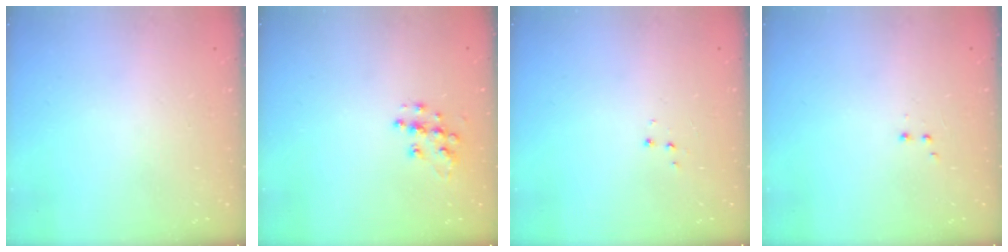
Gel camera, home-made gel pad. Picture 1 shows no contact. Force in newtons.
{"total": 9.9, "press": 9.9, "slide": 0.7}
{"total": 3.5, "press": 3.4, "slide": 0.5}
{"total": 1.9, "press": 1.8, "slide": 0.5}